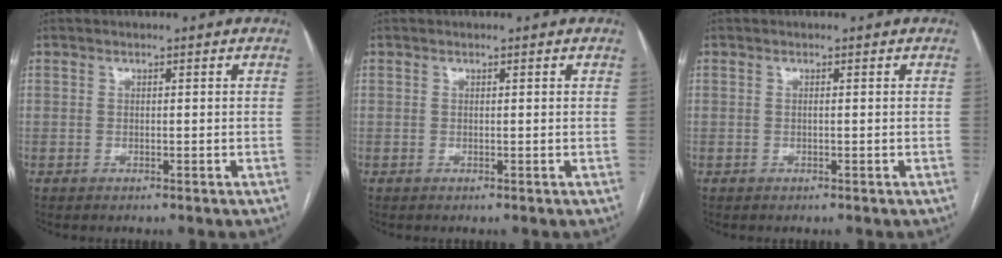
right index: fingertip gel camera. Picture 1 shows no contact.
{"total": 0.0}
{"total": 0.0}